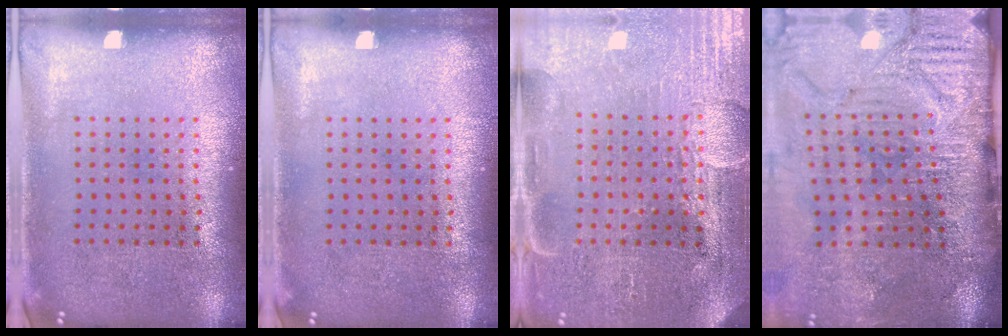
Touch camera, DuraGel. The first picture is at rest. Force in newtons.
{"total": 0.0}
{"total": 4.0, "press": 3.7, "slide": 1.5}
{"total": 4.9, "press": 4.1, "slide": 2.8}